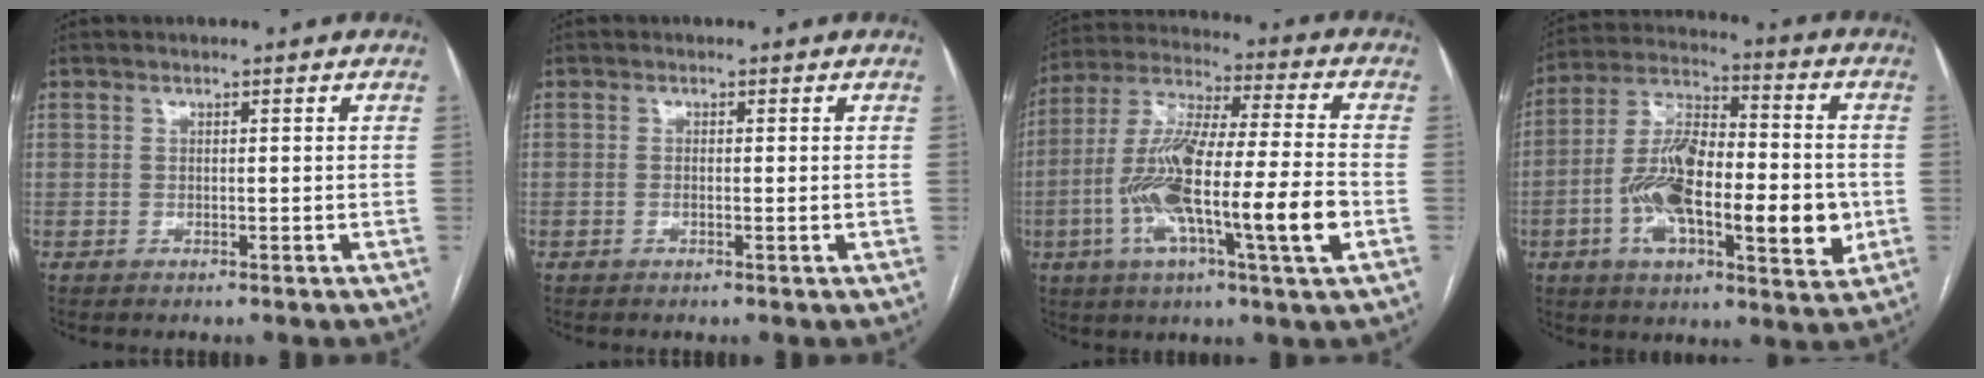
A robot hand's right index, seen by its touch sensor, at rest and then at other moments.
{"total": 0.7, "force": [-0.1, 0.1, 0.7], "torque": [-0.012, 0.000, -0.002]}
{"total": 19.2, "force": [-4.9, 1.6, 18.5], "torque": [-0.342, -0.005, -0.088]}
{"total": 19.3, "force": [-3.8, 6.8, 17.7], "torque": [-0.316, 0.013, -0.062]}